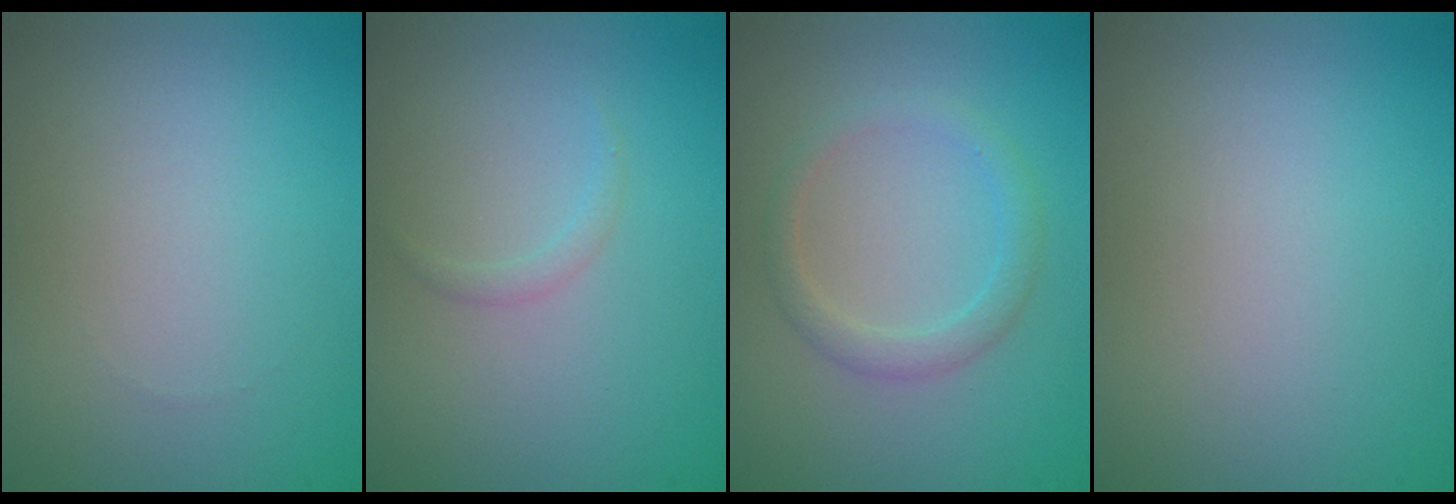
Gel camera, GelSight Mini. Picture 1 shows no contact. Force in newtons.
{"total": 0.7, "press": 0.7, "slide": 0.0}
{"total": 2.0, "press": 2.0, "slide": 0.1}
{"total": 0.0}